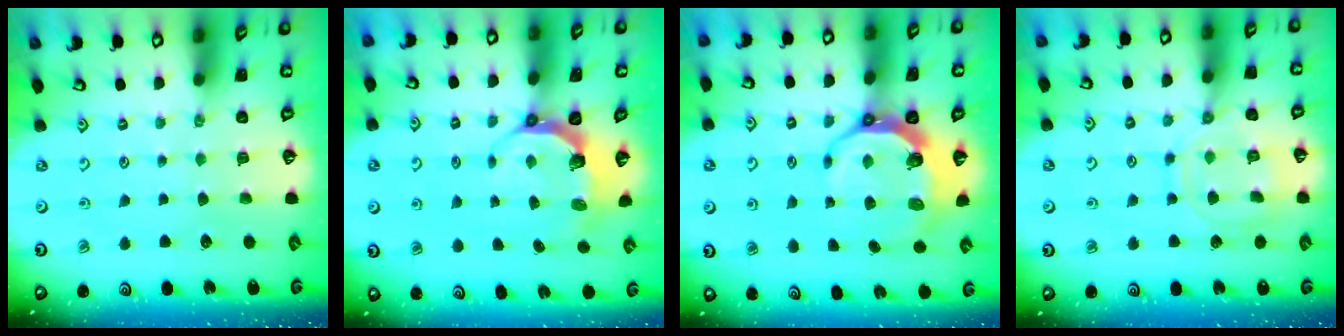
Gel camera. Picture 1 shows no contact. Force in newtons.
{"total": 6.8, "press": 5.6, "slide": 3.9}
{"total": 8.4, "press": 7.3, "slide": 4.2}
{"total": 12.8, "press": 12.8, "slide": 1.0}